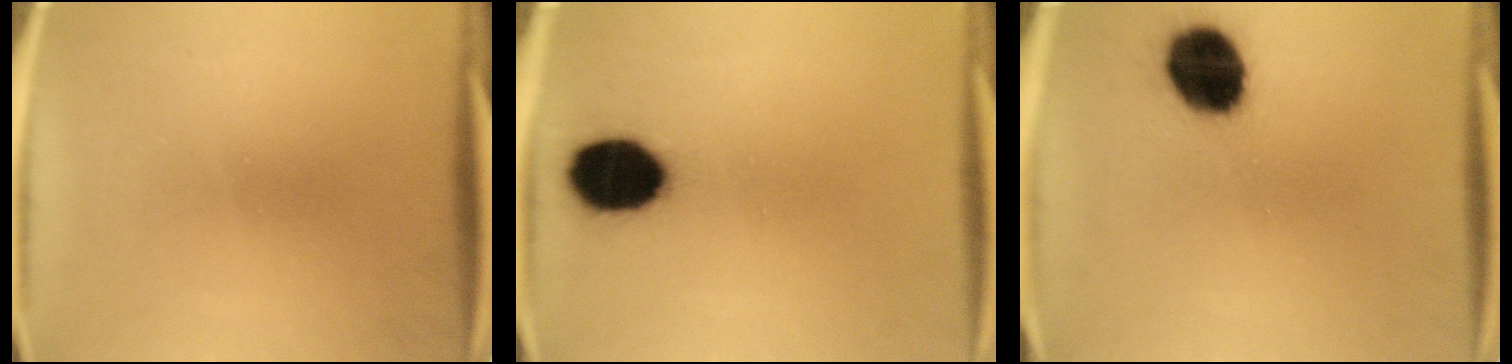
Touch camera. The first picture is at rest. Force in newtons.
{"total": 13.5}
{"total": 14.5}